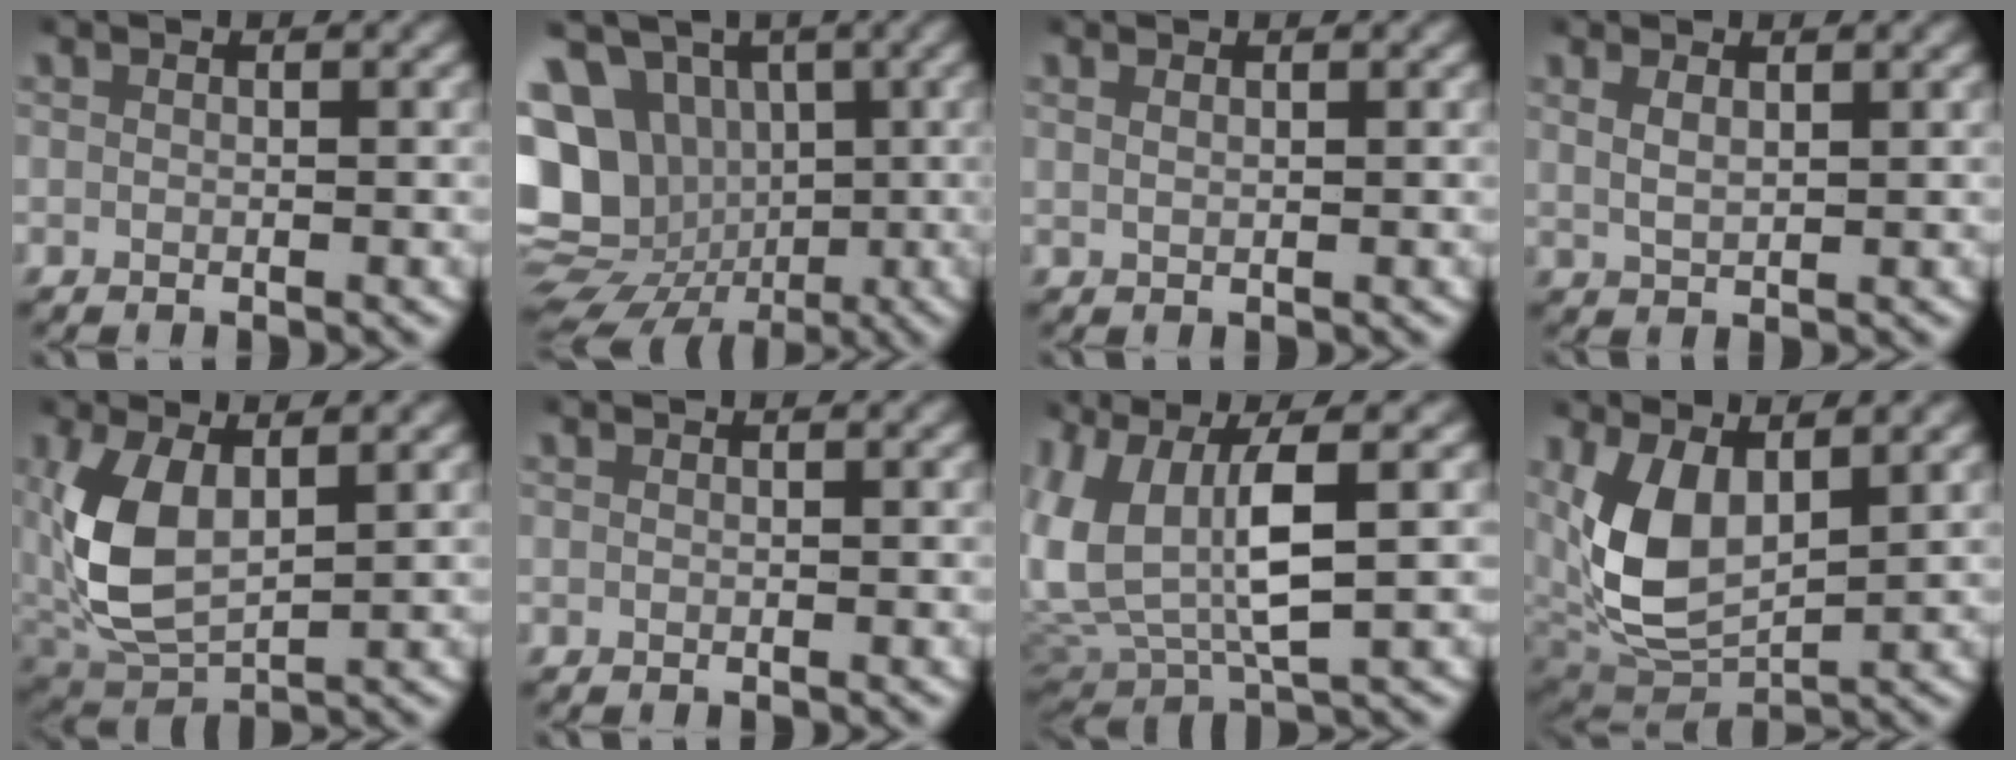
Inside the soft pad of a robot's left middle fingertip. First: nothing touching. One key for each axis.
{"total": 16.5, "fx": -3.0, "fy": 14.7, "fz": 6.9, "tx": -0.171, "ty": -0.064, "tz": -0.040}
{"total": 0.6, "fx": 0.5, "fy": -0.1, "fz": 0.3, "tx": -0.006, "ty": -0.001, "tz": 0.014}
{"total": 1.3, "fx": 0.9, "fy": 0.3, "fz": 0.9, "tx": -0.022, "ty": -0.003, "tz": 0.026}
{"total": 5.6, "fx": 1.1, "fy": 3.3, "fz": 4.4, "tx": -0.118, "ty": -0.007, "tz": 0.027}
{"total": 0.0}
{"total": 12.4, "fx": 1.7, "fy": 9.4, "fz": 8.0, "tx": -0.207, "ty": -0.016, "tz": 0.033}
{"total": 6.5, "fx": 1.2, "fy": 3.9, "fz": 5.0, "tx": -0.119, "ty": -0.011, "tz": 0.027}